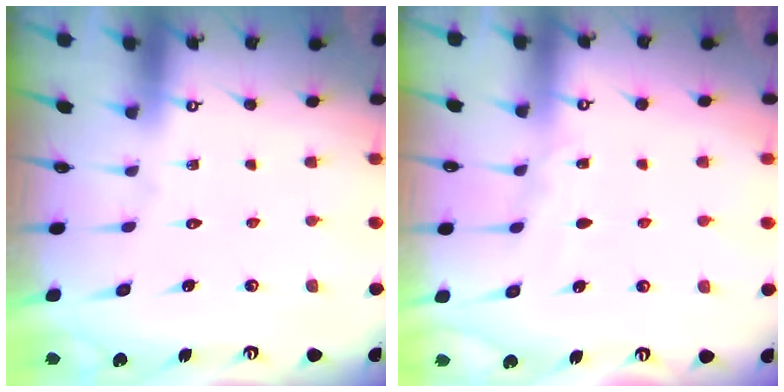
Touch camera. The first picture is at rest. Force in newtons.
{"total": 4.7, "press": 4.6, "slide": 0.6}